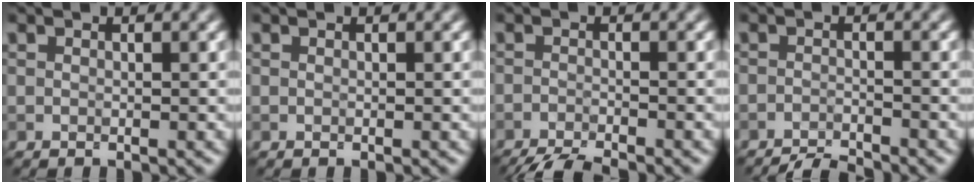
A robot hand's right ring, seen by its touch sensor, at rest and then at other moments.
{"total": 0.0}
{"total": 6.5, "force": [-5.9, 1.0, 2.4], "torque": [-0.041, -0.019, -0.094]}
{"total": 3.5, "force": [-3.3, 0.4, 1.2], "torque": [-0.015, -0.002, -0.063]}